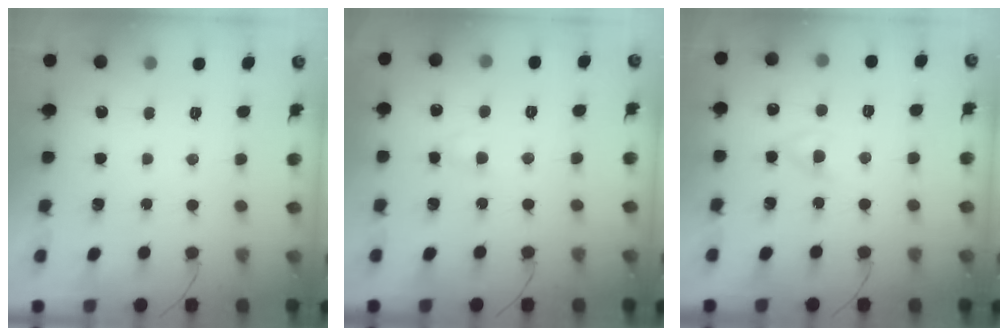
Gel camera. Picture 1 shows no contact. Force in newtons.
{"total": 2.5, "press": 2.3, "slide": 1.0}
{"total": 1.9, "press": 1.7, "slide": 0.8}